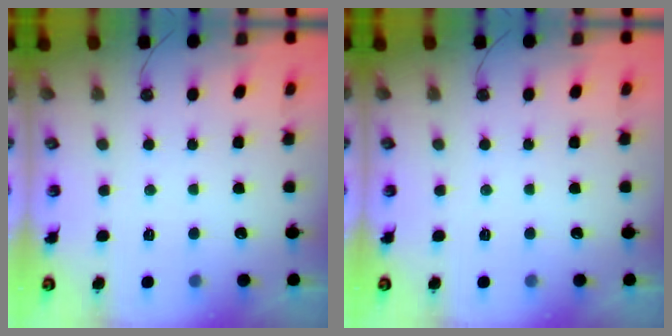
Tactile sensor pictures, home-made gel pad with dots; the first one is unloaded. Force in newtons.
{"total": 0.0}